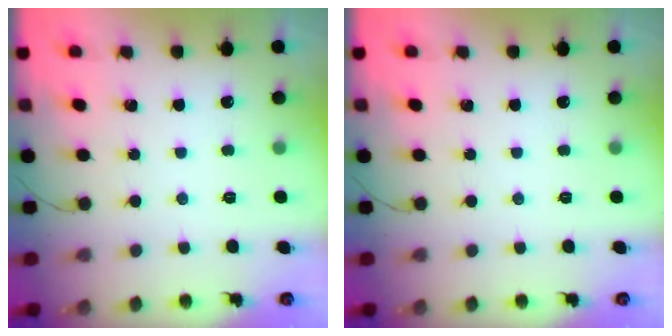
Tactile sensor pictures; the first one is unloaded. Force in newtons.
{"total": 0.0}